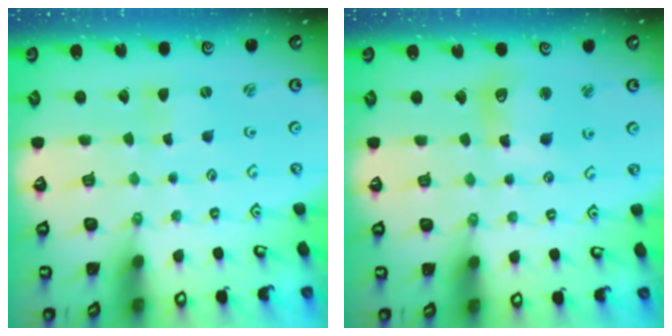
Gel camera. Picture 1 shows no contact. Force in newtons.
{"total": 10.4, "press": 10.3, "slide": 1.4}